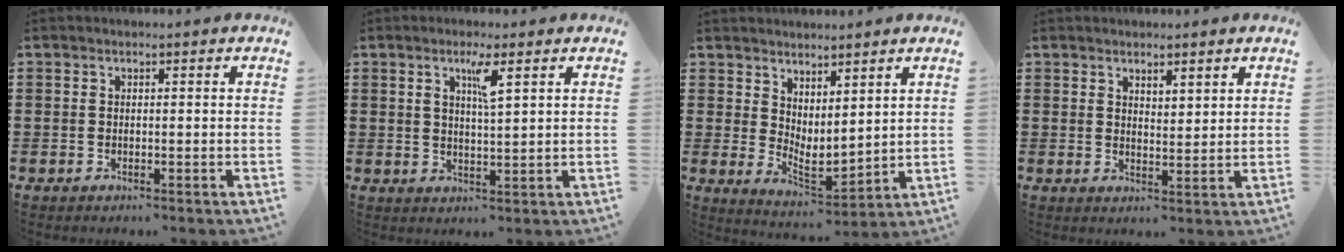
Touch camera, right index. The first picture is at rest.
{"total": 3.6, "force": [1.9, 0.4, 3.1], "torque": [-0.059, 0.000, 0.027]}
{"total": 3.1, "force": [2.6, 1.1, 1.4], "torque": [-0.039, -0.020, 0.047]}
{"total": 2.2, "force": [2.1, 0.7, 0.1], "torque": [-0.007, 0.006, 0.040]}